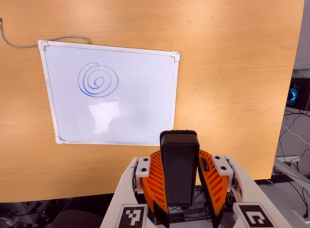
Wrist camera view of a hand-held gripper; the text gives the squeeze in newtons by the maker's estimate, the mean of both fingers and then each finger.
{"total": 9.7, "left": 7.8, "right": 11.6}